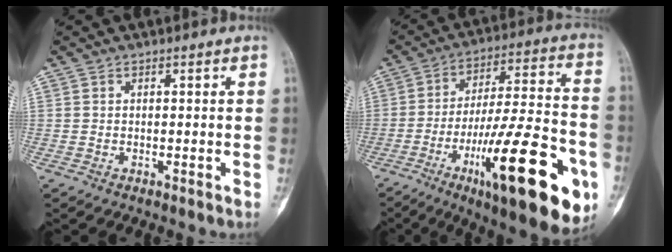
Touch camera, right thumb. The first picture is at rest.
{"total": 28.3, "force": [-11.0, 7.3, 25.0], "torque": [-0.352, 0.037, -0.162]}